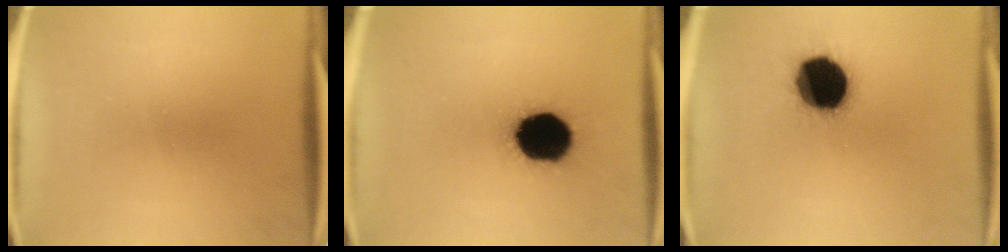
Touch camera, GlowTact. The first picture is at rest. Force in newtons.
{"total": 19.9}
{"total": 19.9}